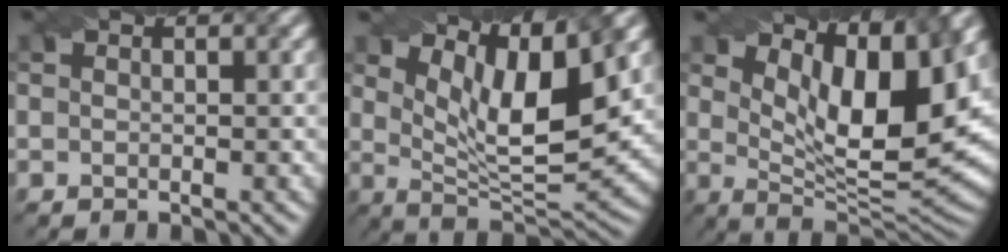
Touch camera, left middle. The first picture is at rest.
{"total": 8.9, "force": [4.4, 2.6, 7.2], "torque": [-0.127, -0.004, 0.080]}
{"total": 11.0, "force": [4.7, 3.9, 9.2], "torque": [-0.145, -0.006, 0.082]}